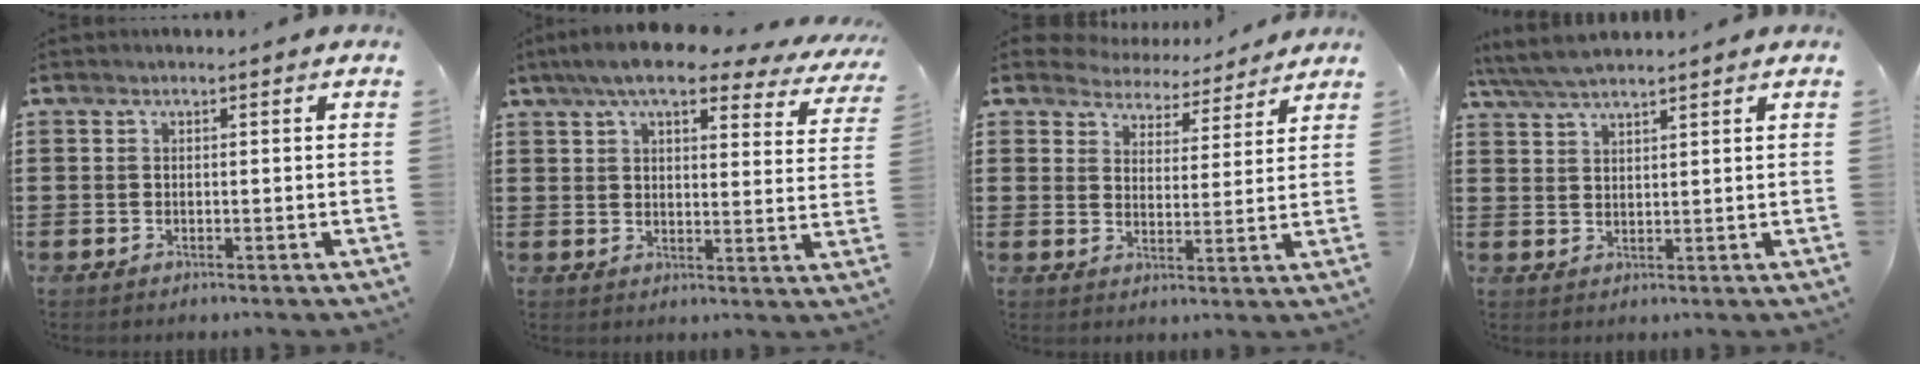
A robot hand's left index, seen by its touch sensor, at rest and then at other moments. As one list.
[{"total": 8.4, "force": [6.7, 1.5, 4.8], "torque": [-0.099, -0.022, 0.116]}, {"total": 4.8, "force": [4.8, 0.6, -0.2], "torque": [-0.017, -0.034, 0.081]}, {"total": 4.0, "force": [3.5, 0.5, 1.9], "torque": [-0.046, -0.005, 0.066]}]